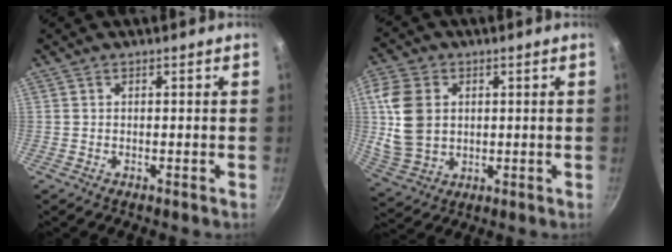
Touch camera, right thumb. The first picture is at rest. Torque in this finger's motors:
{"motor_torque": [-0.74, 1.32, 0.58, -0.60, 0.25]}